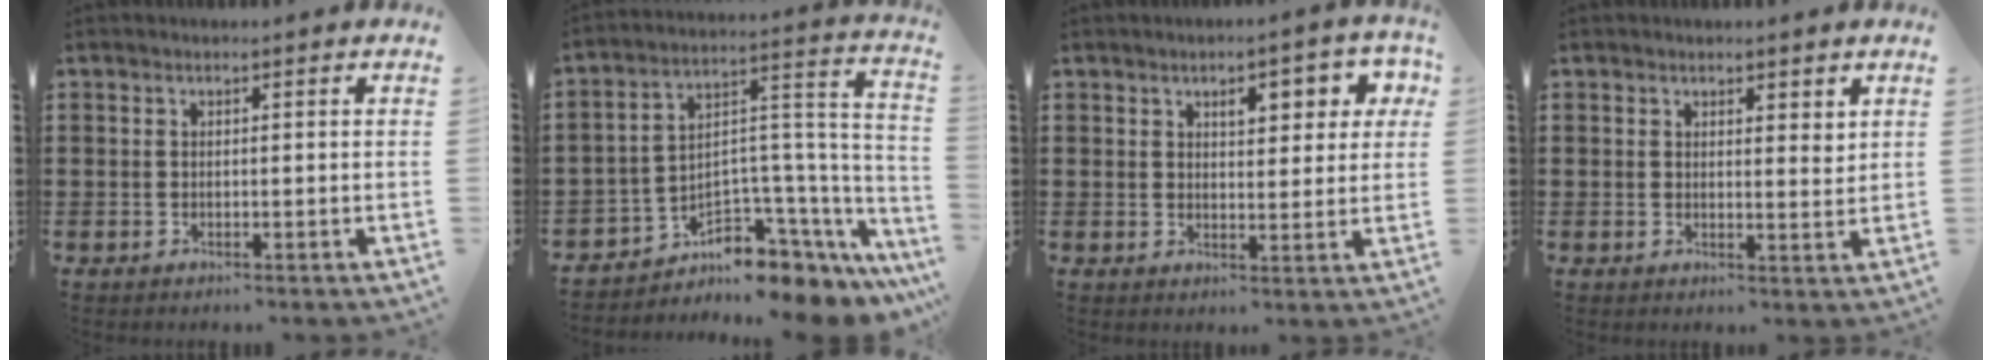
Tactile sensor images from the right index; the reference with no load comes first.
{"total": 3.7, "force": [-2.1, 2.9, 0.7], "torque": [-0.030, -0.024, -0.039]}
{"total": 5.0, "force": [2.4, 2.4, 3.6], "torque": [-0.047, -0.001, 0.031]}
{"total": 2.1, "force": [1.8, 0.9, 0.7], "torque": [-0.009, 0.003, 0.033]}